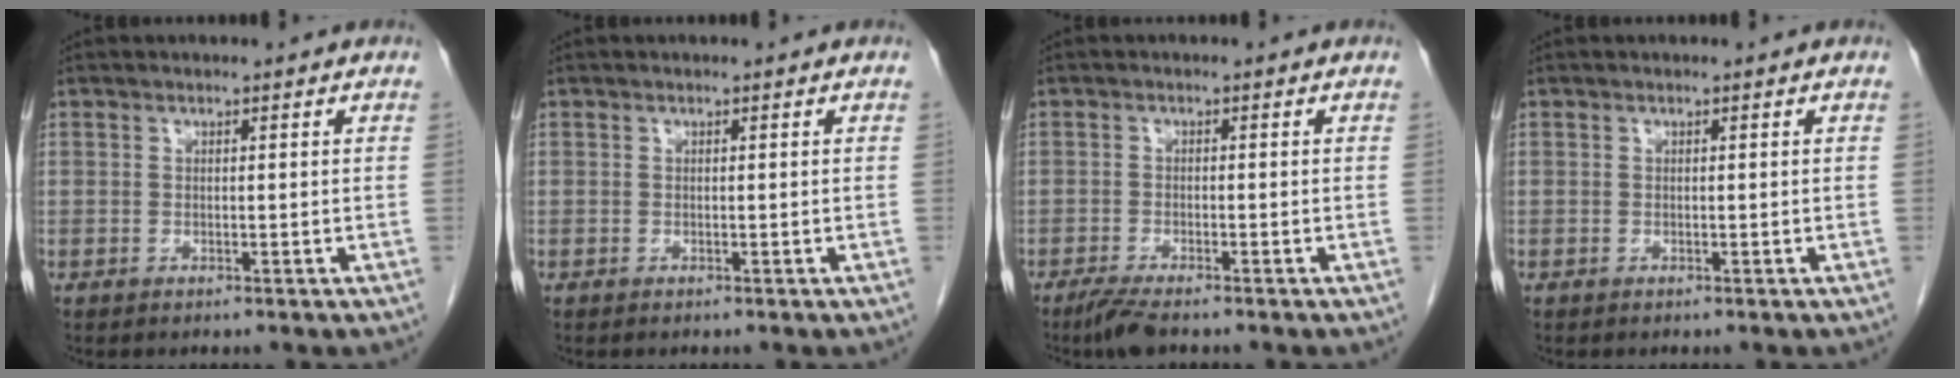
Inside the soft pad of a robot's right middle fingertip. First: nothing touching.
{"total": 0.0}
{"total": 3.7, "force": [-2.9, 0.5, 2.2], "torque": [-0.046, -0.009, -0.053]}
{"total": 0.0}